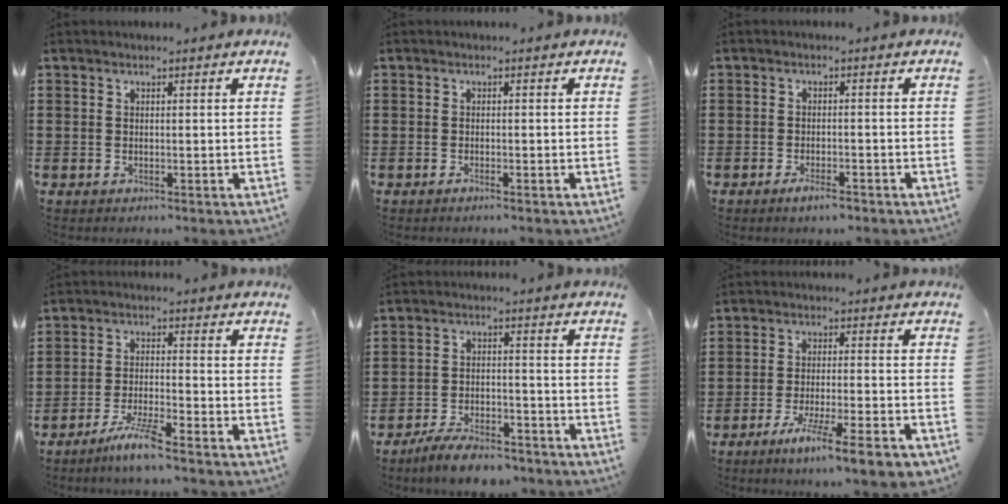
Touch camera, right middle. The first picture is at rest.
{"total": 0.6, "force": [-0.4, 0.0, 0.4], "torque": [-0.008, -0.002, -0.008]}
{"total": 2.4, "force": [-1.7, 0.7, 1.5], "torque": [-0.026, 0.001, -0.030]}
{"total": 5.4, "force": [-4.3, 0.0, 3.4], "torque": [-0.074, -0.012, -0.079]}
{"total": 6.1, "force": [-5.6, 1.2, 2.1], "torque": [-0.044, 0.006, -0.109]}
{"total": 7.7, "force": [-5.7, 0.3, 5.2], "torque": [-0.091, -0.010, -0.103]}